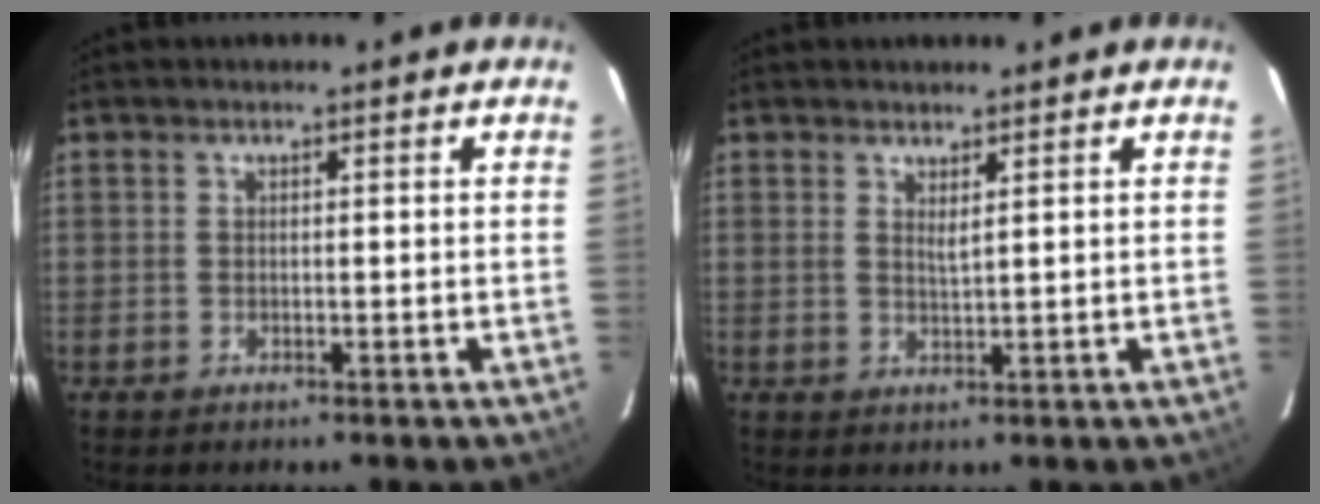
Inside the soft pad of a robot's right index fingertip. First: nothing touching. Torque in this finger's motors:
{"motor_torque": [-0.10, 0.11, -0.02, 0.00]}